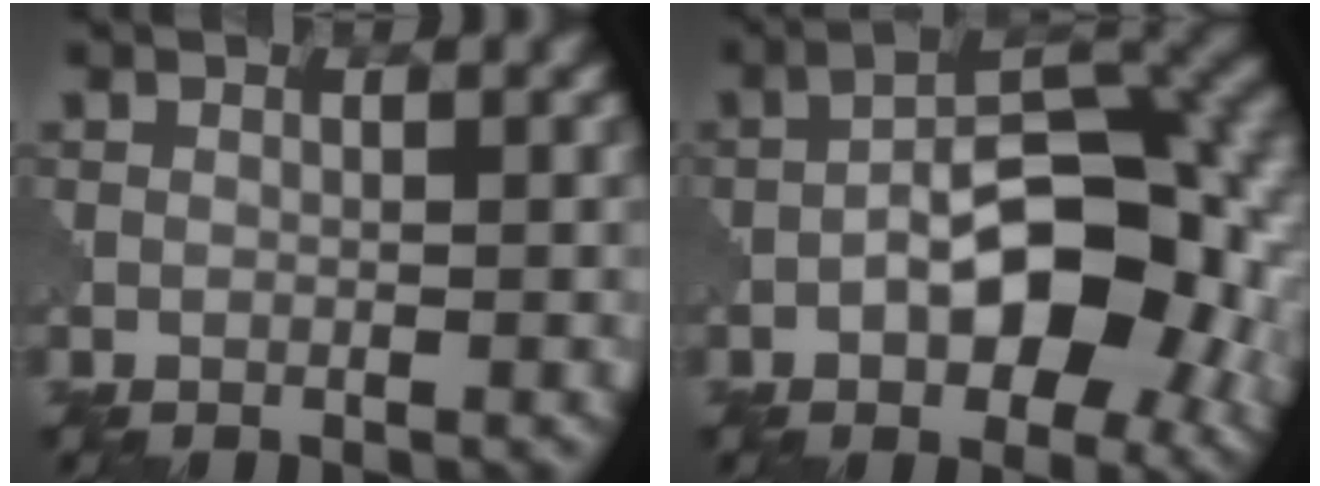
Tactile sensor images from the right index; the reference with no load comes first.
{"total": 11.4, "force": [-2.7, 5.6, 9.5], "torque": [-0.133, 0.011, -0.046]}